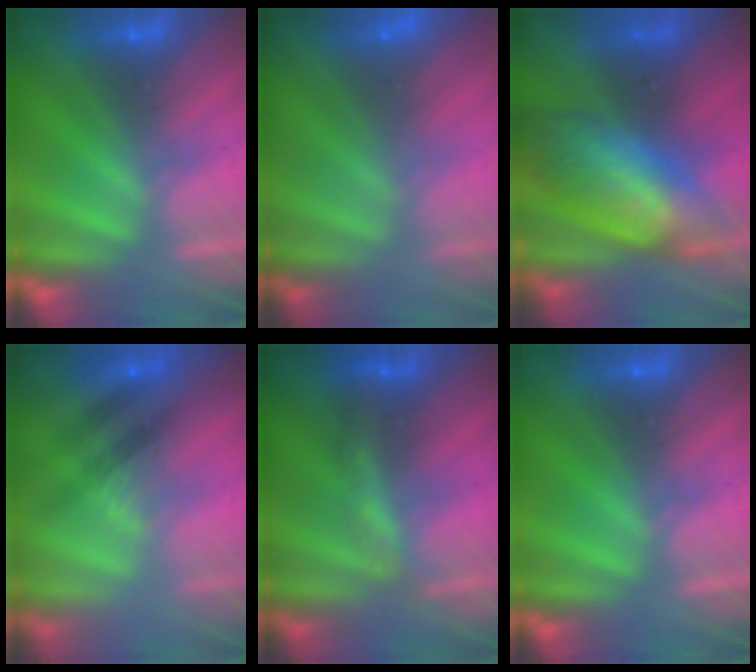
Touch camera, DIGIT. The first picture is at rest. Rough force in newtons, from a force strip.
{"total": 2.8}
{"total": 9.6}
{"total": 2.3}
{"total": 2.0}
{"total": 0.0}